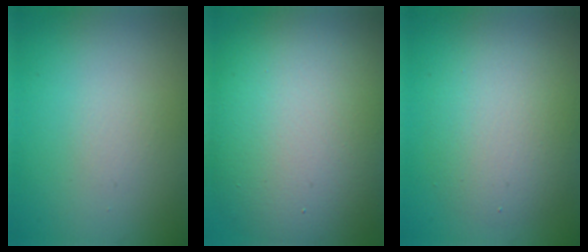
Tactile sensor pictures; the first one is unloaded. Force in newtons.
{"total": 15.0, "press": 15.0, "slide": 0.8}
{"total": 4.6, "press": 4.6, "slide": 0.6}